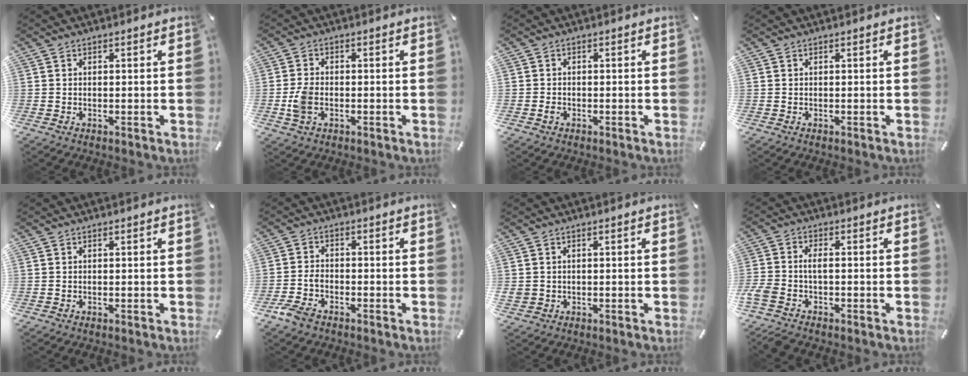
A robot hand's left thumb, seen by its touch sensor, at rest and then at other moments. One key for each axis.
{"total": 4.6, "fx": -1.2, "fy": 3.0, "fz": 3.3, "tx": -0.079, "ty": 0.000, "tz": -0.023}
{"total": 1.9, "fx": -0.7, "fy": 1.6, "fz": 0.6, "tx": -0.010, "ty": 0.006, "tz": -0.016}
{"total": 0.0}
{"total": 0.0}
{"total": 4.3, "fx": -2.8, "fy": 2.5, "fz": 2.0, "tx": -0.051, "ty": 0.010, "tz": -0.057}
{"total": 1.5, "fx": 0.0, "fy": 1.4, "fz": 0.6, "tx": -0.015, "ty": 0.003, "tz": -0.001}
{"total": 4.6, "fx": -2.2, "fy": 2.2, "fz": 3.4, "tx": -0.093, "ty": 0.001, "tz": -0.049}